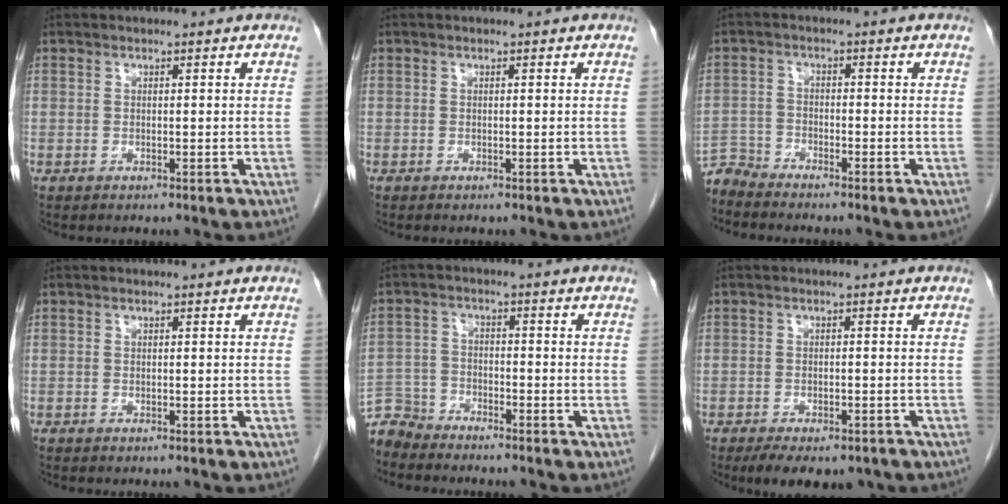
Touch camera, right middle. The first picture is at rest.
{"total": 0.0}
{"total": 3.6, "force": [-3.5, -0.2, -0.7], "torque": [0.019, -0.013, -0.070]}
{"total": 0.0}
{"total": 5.2, "force": [-5.1, 1.1, -0.6], "torque": [0.013, -0.005, -0.102]}
{"total": 8.4, "force": [-6.2, 3.4, 4.5], "torque": [-0.060, -0.006, -0.086]}